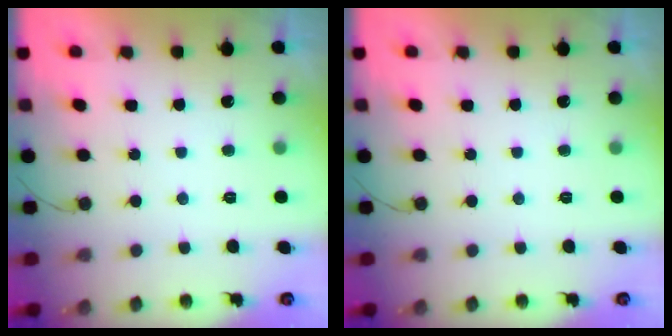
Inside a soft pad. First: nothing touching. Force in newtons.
{"total": 0.0}